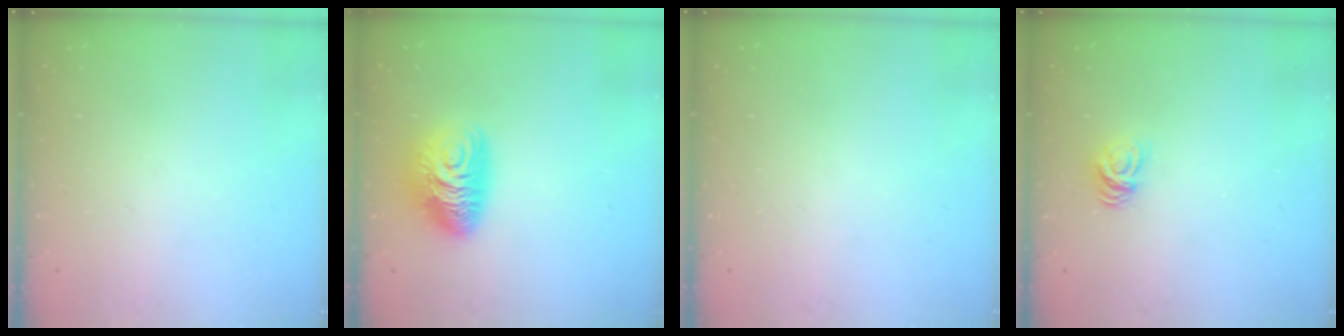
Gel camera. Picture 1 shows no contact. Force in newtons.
{"total": 11.0, "press": 11.0, "slide": 0.7}
{"total": 0.0}
{"total": 7.3, "press": 7.3, "slide": 0.4}